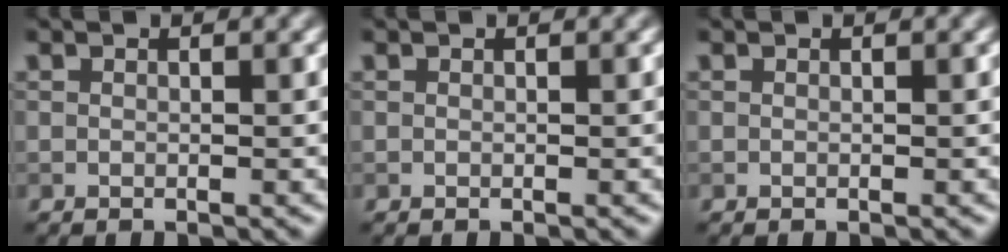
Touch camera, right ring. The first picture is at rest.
{"total": 0.0}
{"total": 0.0}